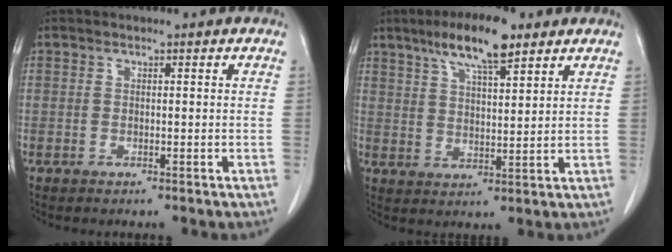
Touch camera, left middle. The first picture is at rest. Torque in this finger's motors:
{"motor_torque": [1.07, -0.88, 0.15, 0.04]}